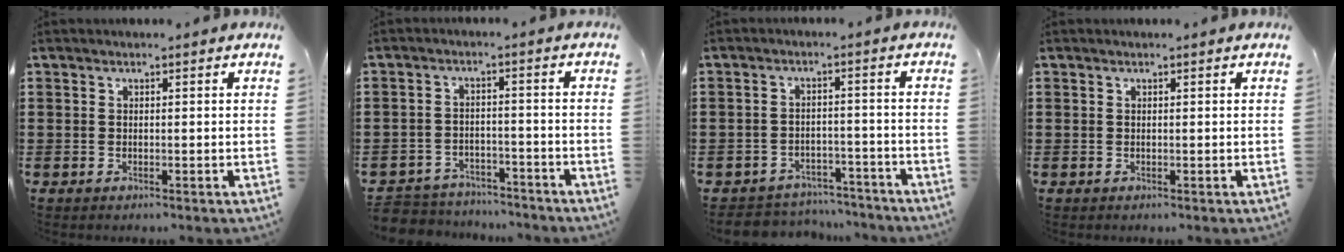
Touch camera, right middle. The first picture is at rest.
{"total": 4.5, "force": [-4.4, 0.9, -0.1], "torque": [-0.009, 0.005, -0.095]}
{"total": 4.1, "force": [-4.0, 0.9, -0.2], "torque": [-0.004, 0.003, -0.086]}
{"total": 0.0}